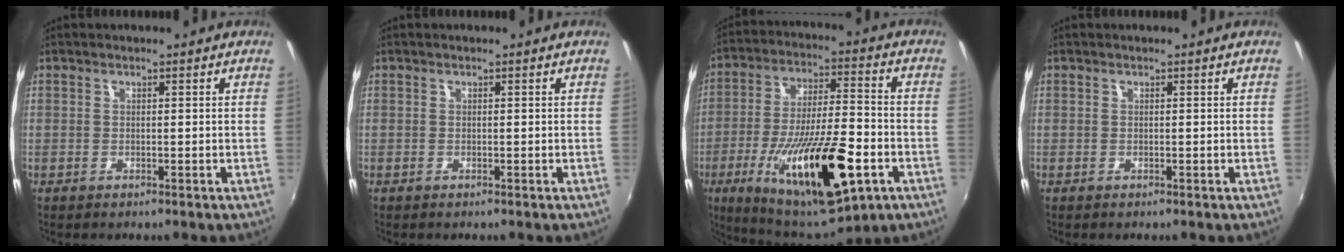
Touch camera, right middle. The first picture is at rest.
{"total": 0.0}
{"total": 24.2, "force": [-9.6, 7.5, 21.0], "torque": [-0.374, -0.039, -0.144]}
{"total": 0.0}